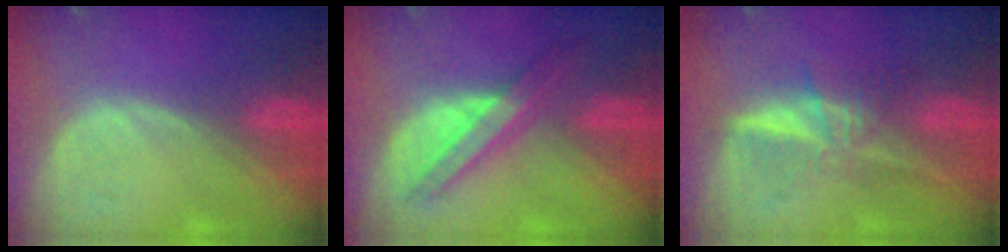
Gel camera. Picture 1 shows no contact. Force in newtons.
{"total": 7.2, "press": 6.1, "slide": 3.8}
{"total": 5.9, "press": 5.5, "slide": 2.0}